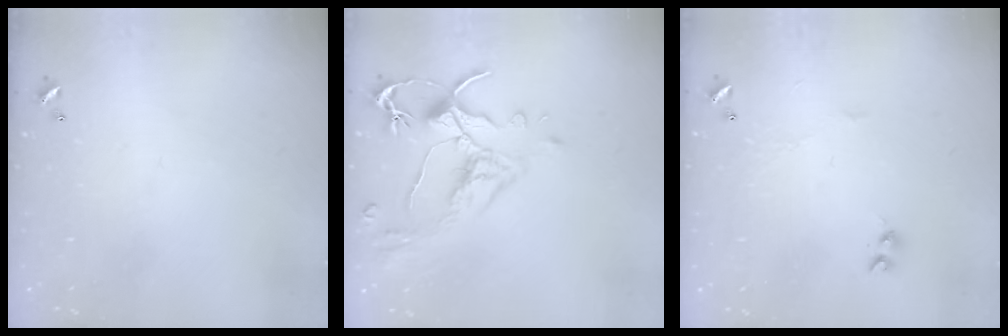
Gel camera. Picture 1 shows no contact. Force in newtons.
{"total": 2.5, "press": 2.1, "slide": 1.4}
{"total": 1.9, "press": 1.8, "slide": 0.5}